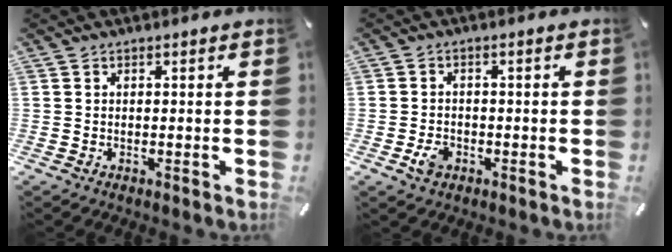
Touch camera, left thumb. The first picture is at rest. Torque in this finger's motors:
{"motor_torque": [0.16, 1.23, 0.08, -0.05, -0.01]}